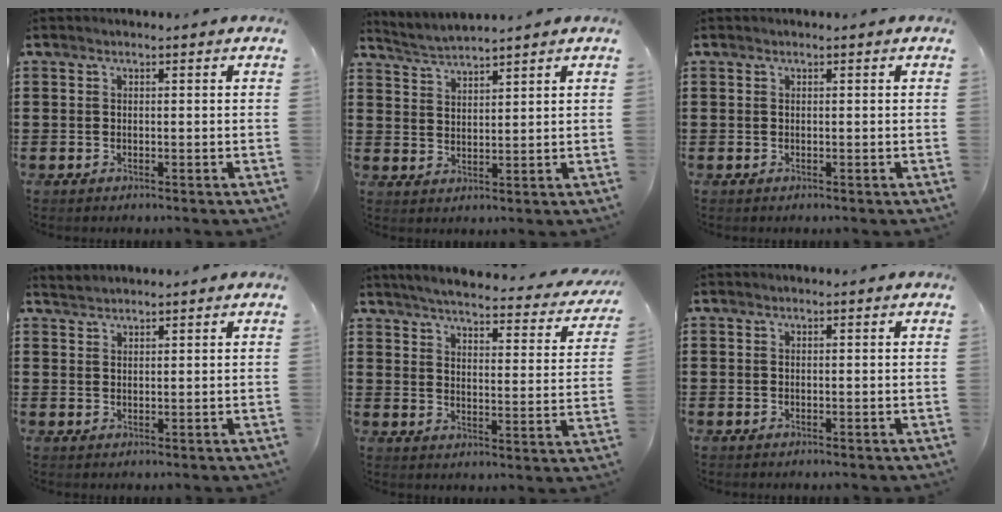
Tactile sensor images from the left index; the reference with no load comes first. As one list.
[{"total": 2.6, "force": [2.6, -0.4, 0.0], "torque": [-0.011, -0.012, 0.046]}, {"total": 0.0}, {"total": 1.4, "force": [1.4, 0.0, -0.1], "torque": [-0.001, 0.003, 0.029]}, {"total": 4.4, "force": [4.0, -0.3, 1.7], "torque": [-0.054, -0.031, 0.062]}, {"total": 0.0}]